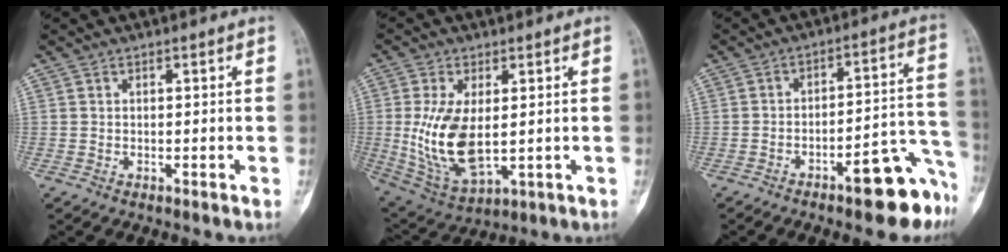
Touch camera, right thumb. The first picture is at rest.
{"total": 13.1, "force": [0.3, 6.8, 11.2], "torque": [-0.218, -0.013, 0.025]}
{"total": 13.1, "force": [-8.0, 3.7, 9.7], "torque": [-0.091, 0.080, -0.109]}